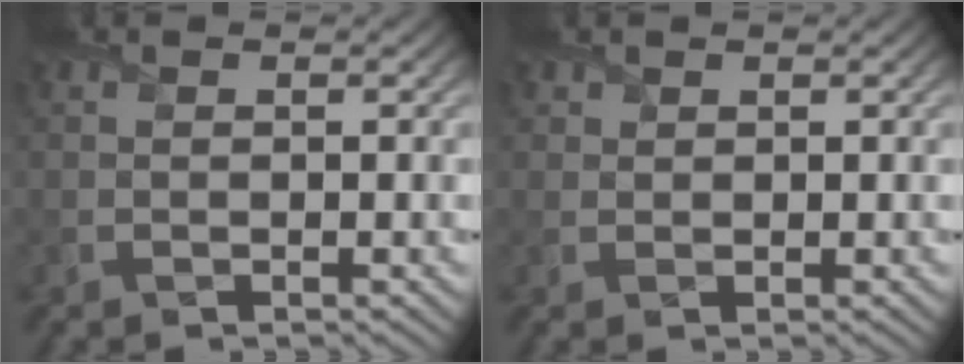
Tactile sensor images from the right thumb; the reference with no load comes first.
{"total": 1.4, "force": [1.0, 1.0, 0.3], "torque": [-0.009, 0.001, 0.022]}